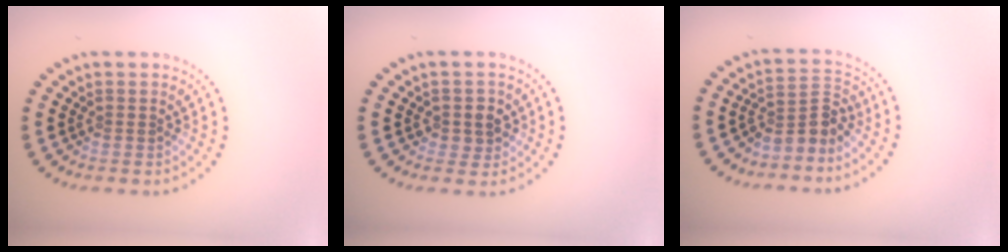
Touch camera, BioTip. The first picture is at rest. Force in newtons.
{"total": 2.0, "press": 1.9, "slide": 0.7}
{"total": 3.0, "press": 2.1, "slide": 2.1}